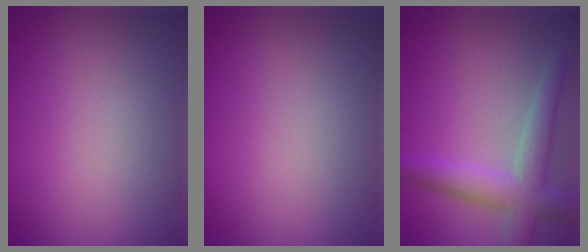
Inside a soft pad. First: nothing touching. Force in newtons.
{"total": 0.0}
{"total": 4.7, "press": 4.7, "slide": 0.4}